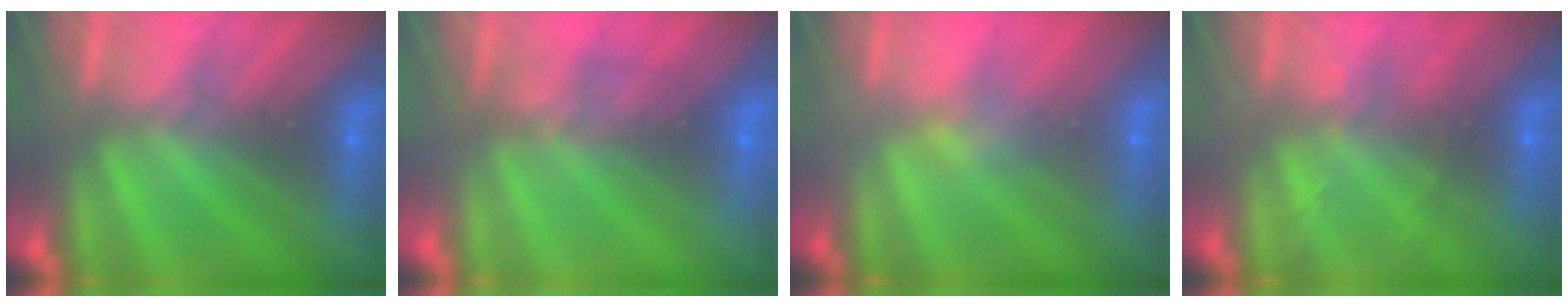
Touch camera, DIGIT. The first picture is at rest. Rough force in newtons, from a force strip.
{"total": 1.7}
{"total": 2.4}
{"total": 2.1}